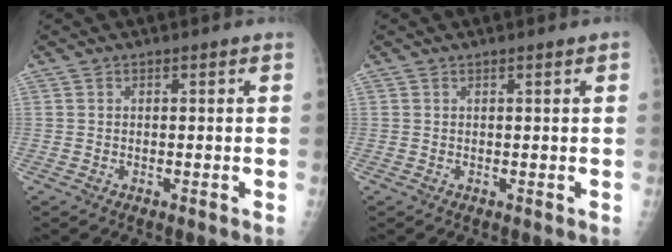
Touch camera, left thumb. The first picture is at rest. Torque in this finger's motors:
{"motor_torque": [-0.09, 0.08, -0.24, -0.26, 0.03]}